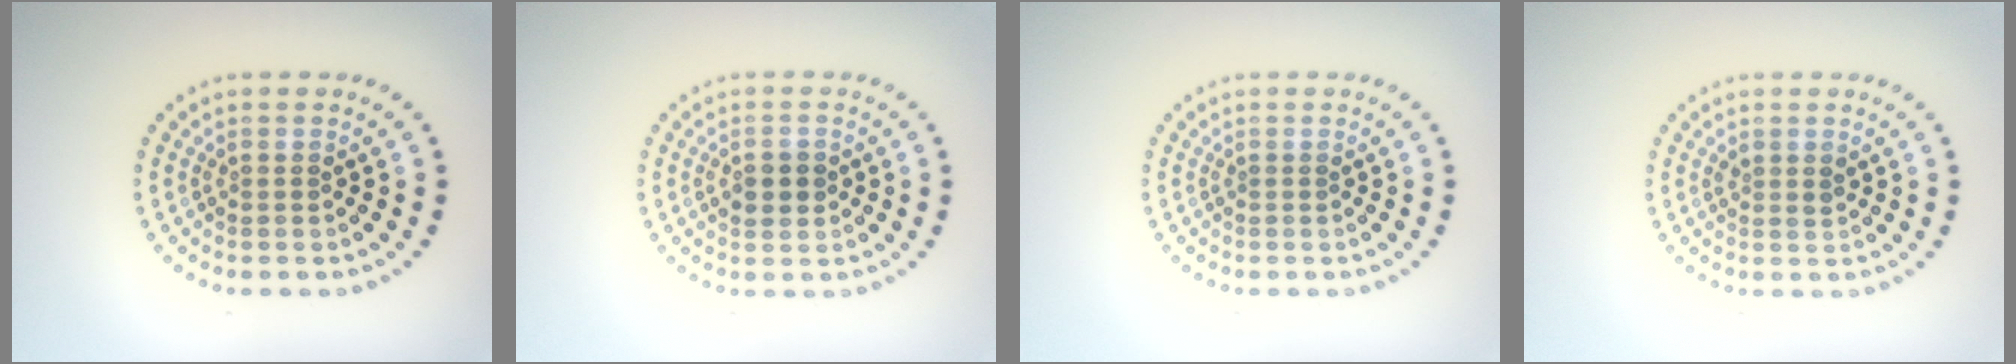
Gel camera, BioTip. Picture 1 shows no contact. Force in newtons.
{"total": 2.0, "press": 1.9, "slide": 0.2}
{"total": 0.0}
{"total": 0.9, "press": 0.8, "slide": 0.4}